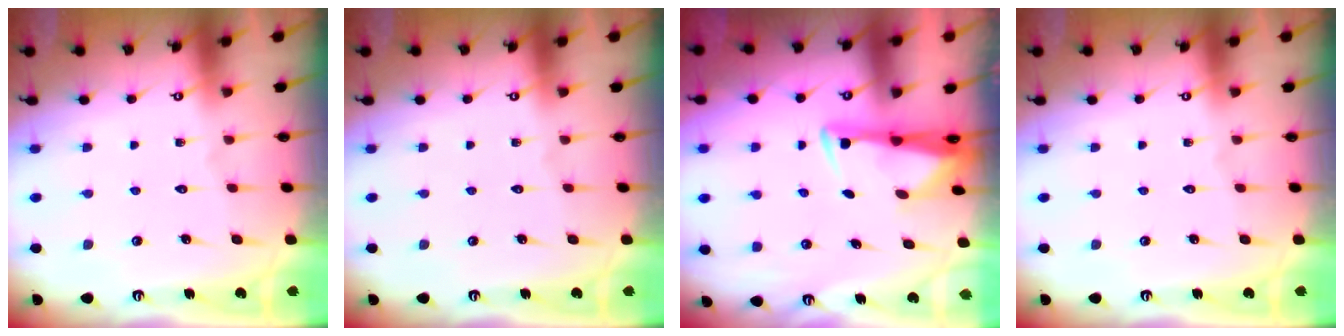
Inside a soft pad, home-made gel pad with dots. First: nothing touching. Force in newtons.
{"total": 0.0}
{"total": 2.9, "press": 2.8, "slide": 0.9}
{"total": 0.0}